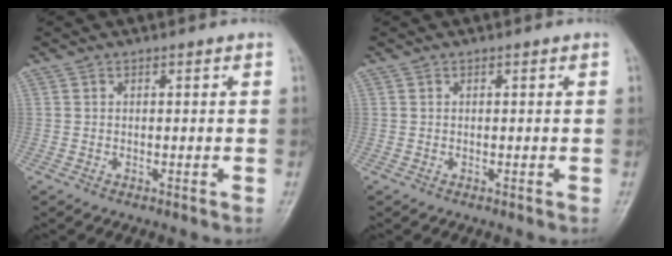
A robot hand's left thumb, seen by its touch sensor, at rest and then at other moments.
{"total": 0.0}